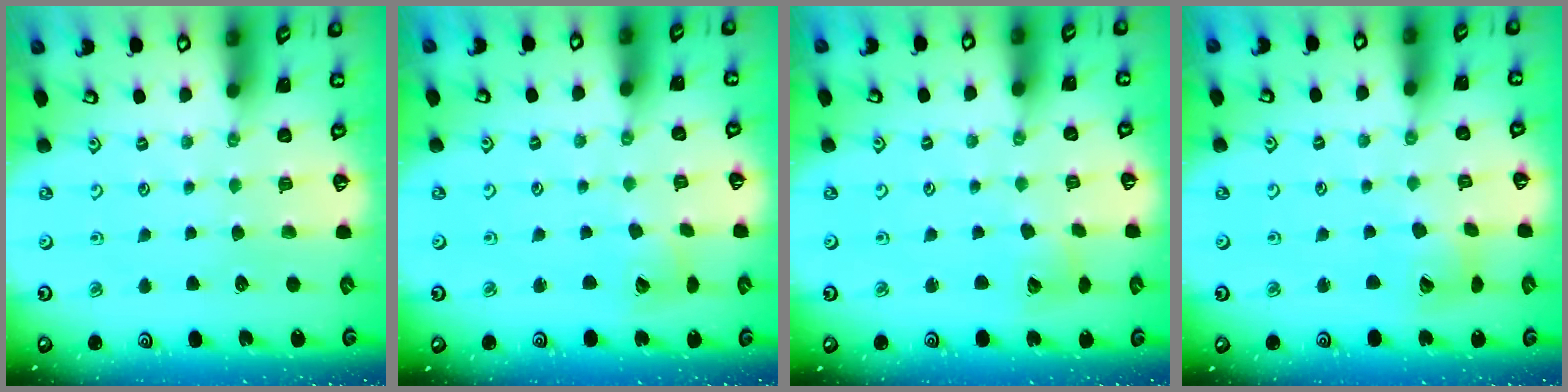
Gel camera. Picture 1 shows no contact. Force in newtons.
{"total": 5.5, "press": 5.5, "slide": 0.7}
{"total": 4.7, "press": 4.6, "slide": 0.6}
{"total": 7.4, "press": 7.3, "slide": 1.1}